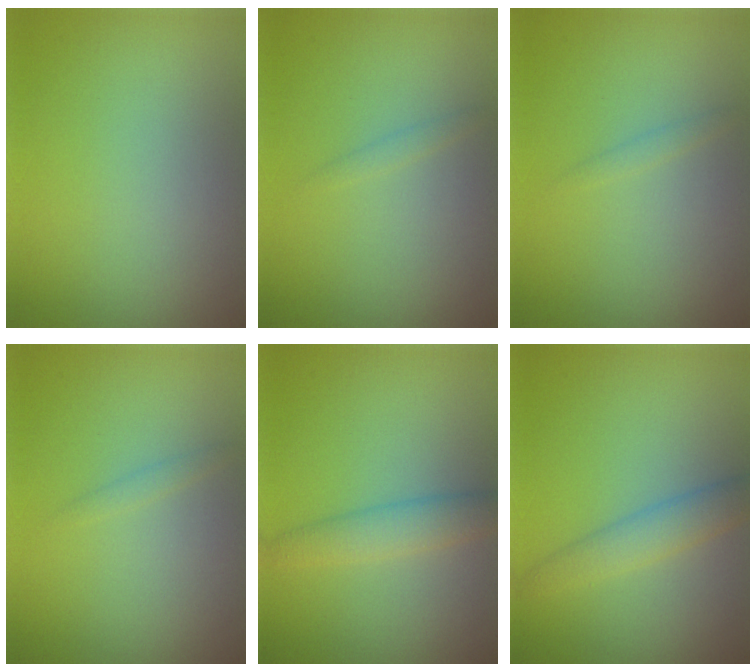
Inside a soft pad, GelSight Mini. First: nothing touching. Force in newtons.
{"total": 0.7, "press": 0.7, "slide": 0.0}
{"total": 0.7, "press": 0.7, "slide": 0.0}
{"total": 0.7, "press": 0.7, "slide": 0.0}
{"total": 2.7, "press": 2.7, "slide": 0.1}
{"total": 2.7, "press": 2.7, "slide": 0.1}